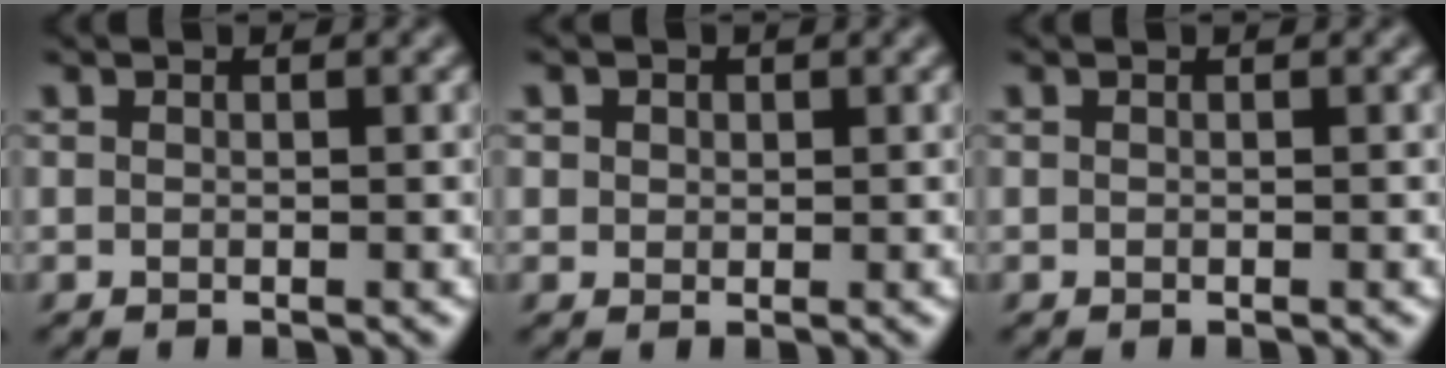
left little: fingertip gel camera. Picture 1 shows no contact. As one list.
[{"total": 2.4, "force": [1.2, 1.8, 1.0], "torque": [-0.031, 0.007, 0.019]}, {"total": 0.0}]